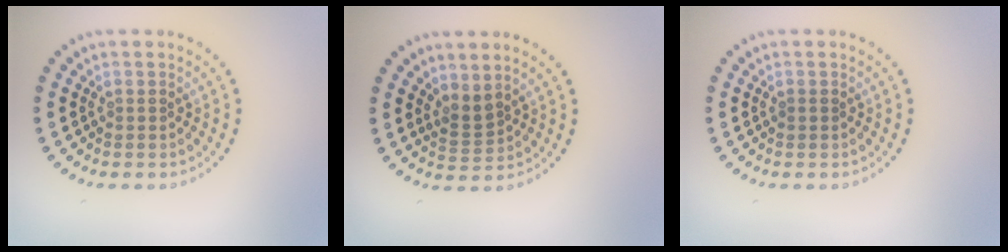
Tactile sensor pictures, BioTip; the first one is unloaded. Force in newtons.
{"total": 1.9, "press": 1.3, "slide": 1.3}
{"total": 0.5, "press": 0.5, "slide": 0.1}